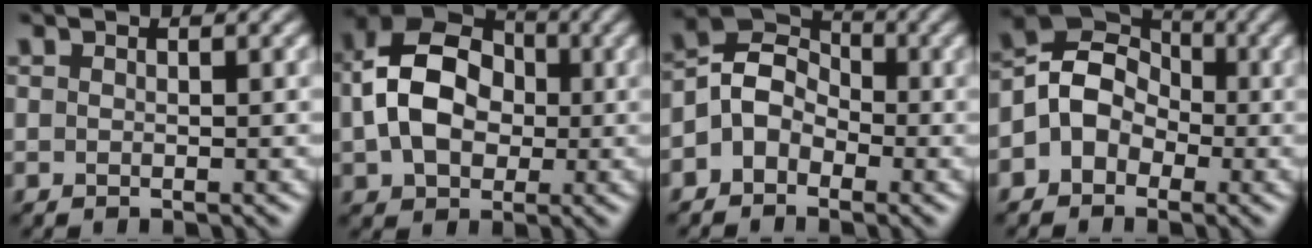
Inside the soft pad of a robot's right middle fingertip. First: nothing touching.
{"total": 8.9, "force": [0.3, 6.5, 6.1], "torque": [-0.130, 0.009, 0.003]}
{"total": 4.2, "force": [-1.3, 3.5, 2.1], "torque": [-0.028, 0.016, -0.038]}
{"total": 6.0, "force": [-0.7, 5.3, 2.7], "torque": [-0.026, 0.029, -0.043]}